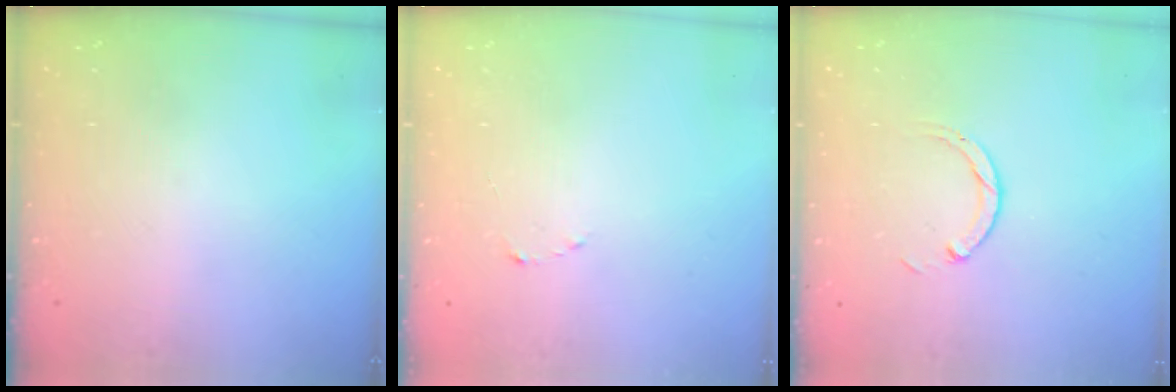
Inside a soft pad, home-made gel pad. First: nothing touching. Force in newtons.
{"total": 1.5, "press": 1.5, "slide": 0.2}
{"total": 3.0, "press": 2.9, "slide": 0.4}